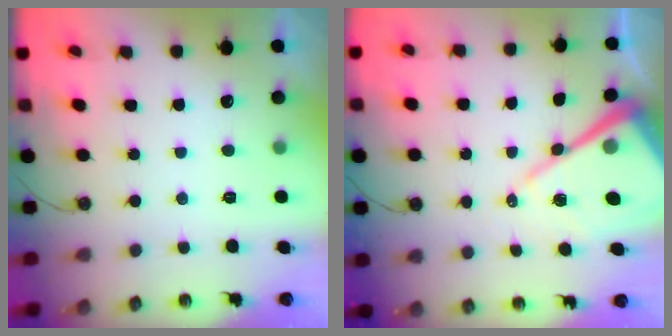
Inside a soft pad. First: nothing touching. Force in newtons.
{"total": 18.2, "press": 18.1, "slide": 1.9}